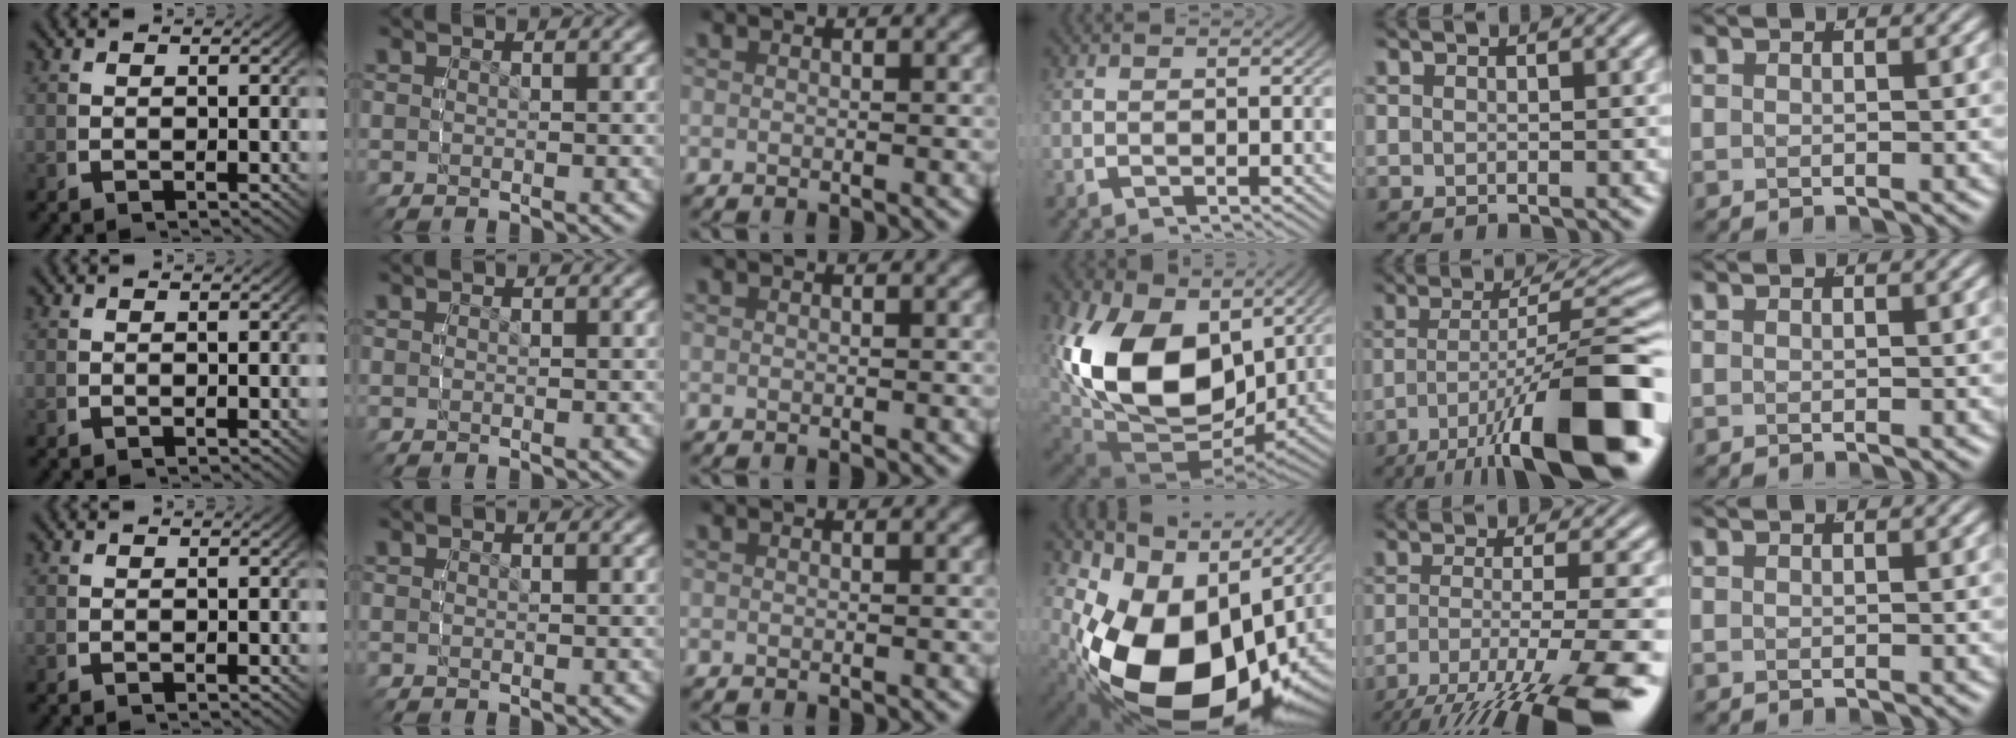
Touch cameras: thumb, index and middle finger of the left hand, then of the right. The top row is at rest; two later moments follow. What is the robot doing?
{"motion": "lift_and_place", "object": "markers"}